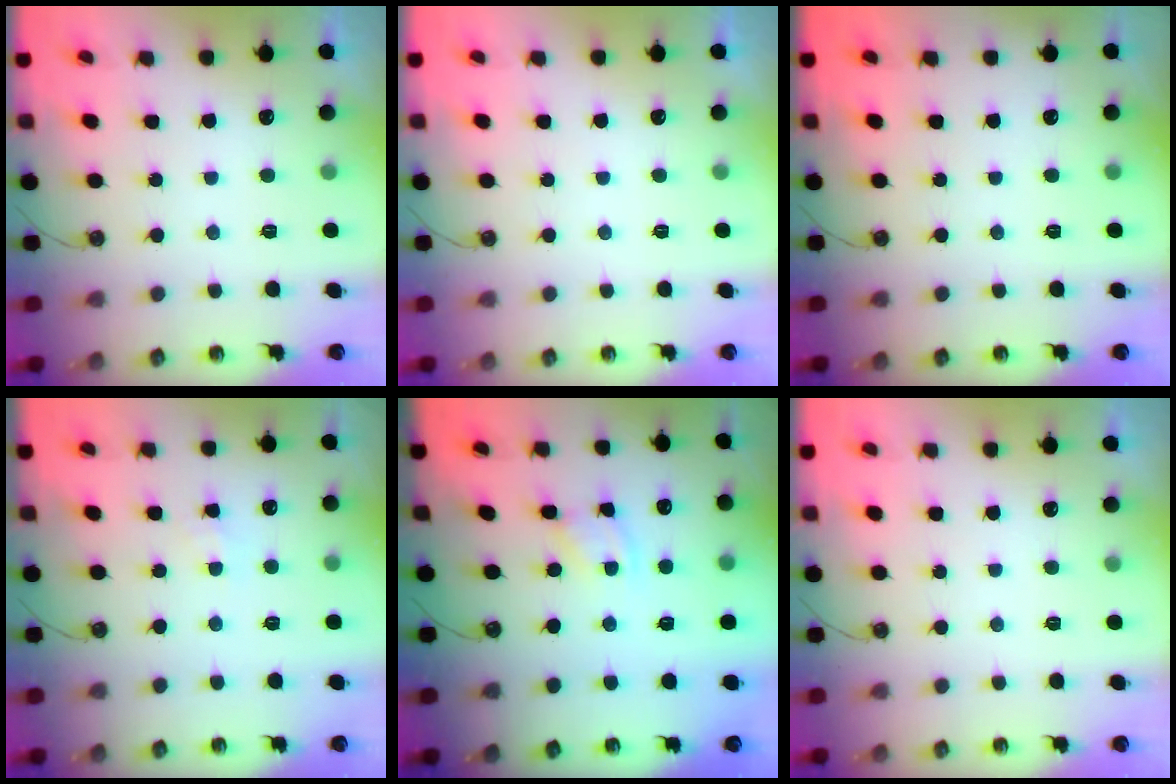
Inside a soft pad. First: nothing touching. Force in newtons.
{"total": 0.0}
{"total": 0.0}
{"total": 4.2, "press": 4.2, "slide": 0.6}
{"total": 1.9, "press": 1.9, "slide": 0.3}
{"total": 0.0}